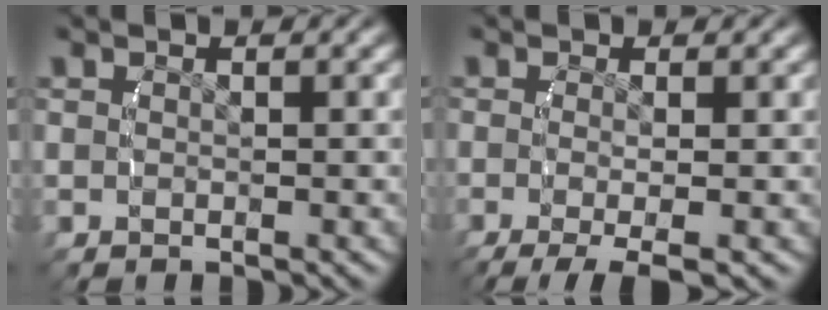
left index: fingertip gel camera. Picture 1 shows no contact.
{"total": 5.3, "force": [-3.6, 1.7, 3.5], "torque": [-0.061, -0.023, -0.040]}